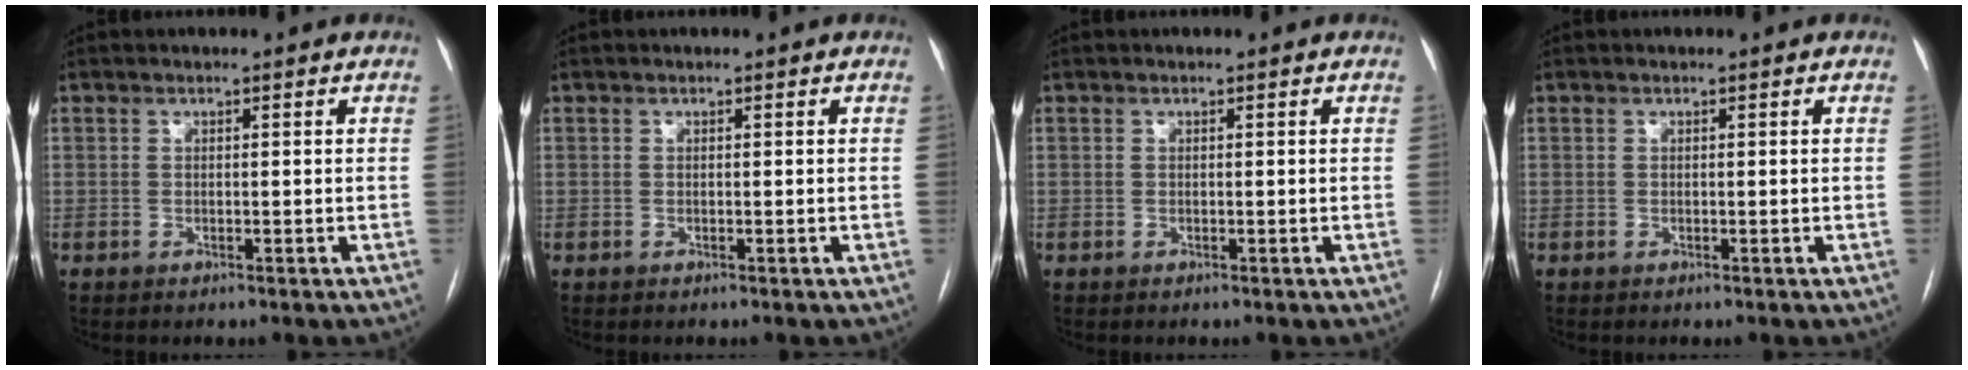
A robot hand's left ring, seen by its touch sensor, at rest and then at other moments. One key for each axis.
{"total": 0.0}
{"total": 0.0}
{"total": 0.0}